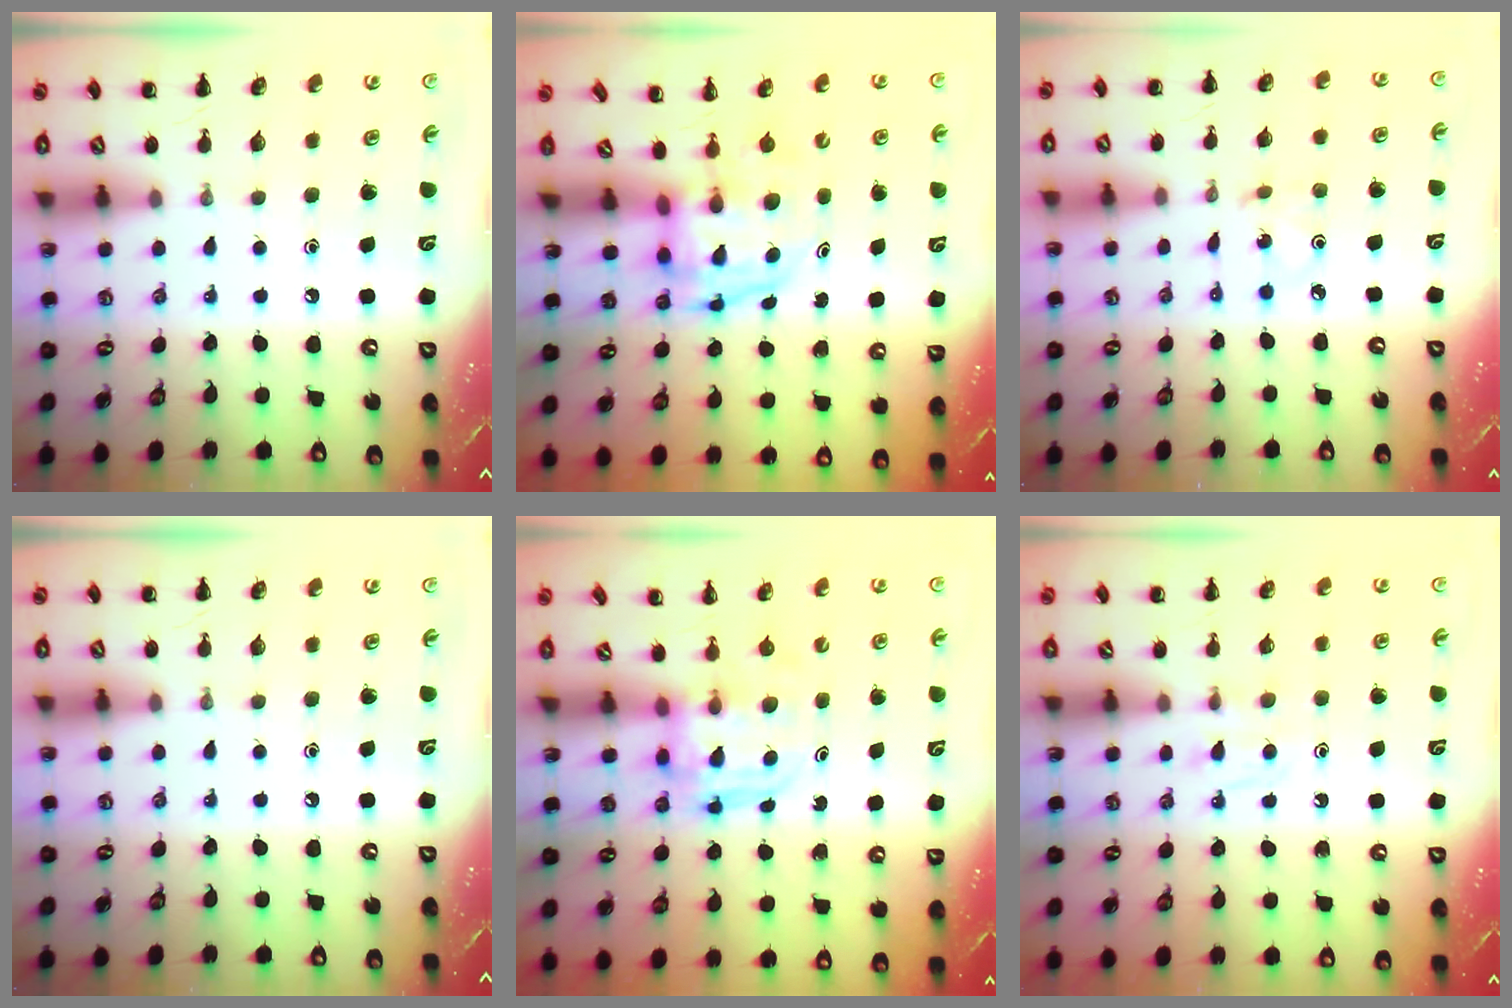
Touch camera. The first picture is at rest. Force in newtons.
{"total": 3.9, "press": 3.9, "slide": 0.6}
{"total": 1.0, "press": 0.9, "slide": 0.3}
{"total": 0.0}
{"total": 3.7, "press": 3.7, "slide": 0.2}
{"total": 4.0, "press": 3.6, "slide": 1.7}